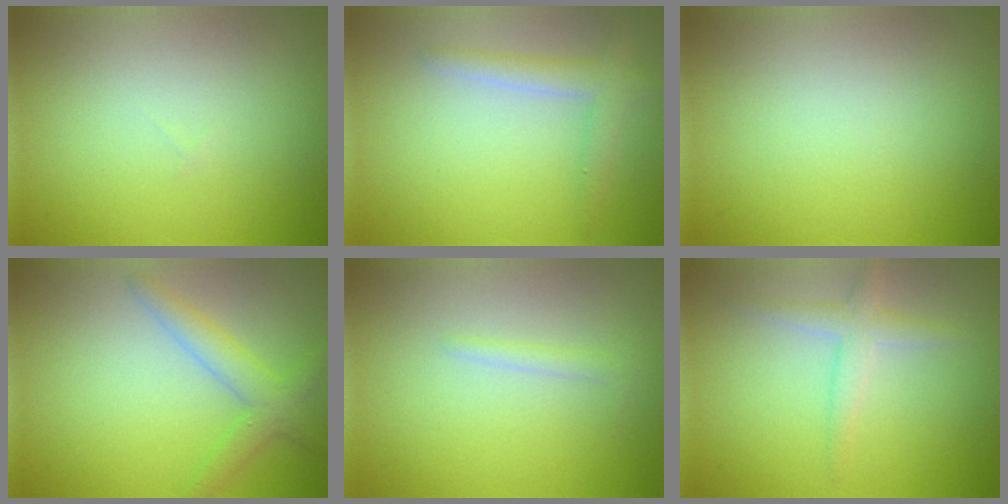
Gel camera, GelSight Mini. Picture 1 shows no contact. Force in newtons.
{"total": 2.5, "press": 2.5, "slide": 0.1}
{"total": 0.0}
{"total": 2.9, "press": 2.9, "slide": 0.1}
{"total": 1.0, "press": 1.0, "slide": 0.0}
{"total": 2.2, "press": 2.2, "slide": 0.1}